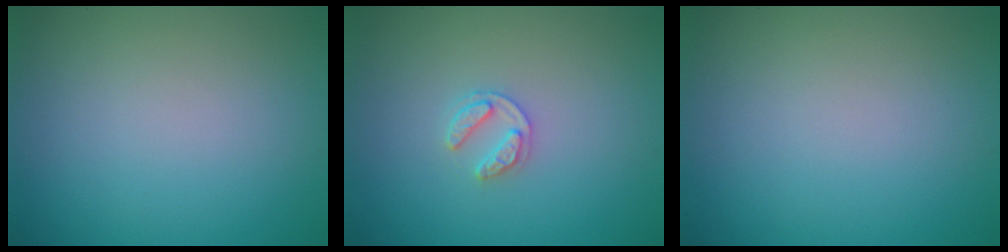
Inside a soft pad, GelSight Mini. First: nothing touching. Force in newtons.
{"total": 1.8, "press": 1.8, "slide": 0.3}
{"total": 0.0}